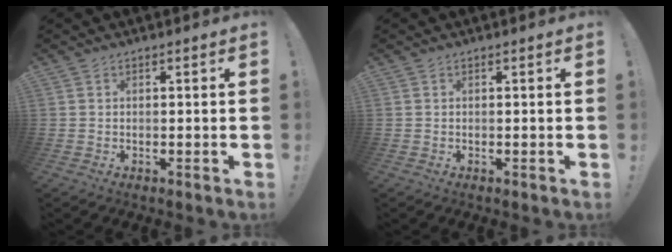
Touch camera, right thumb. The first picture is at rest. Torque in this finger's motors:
{"motor_torque": [0.00, 0.00, -0.02, 0.02, 0.06]}